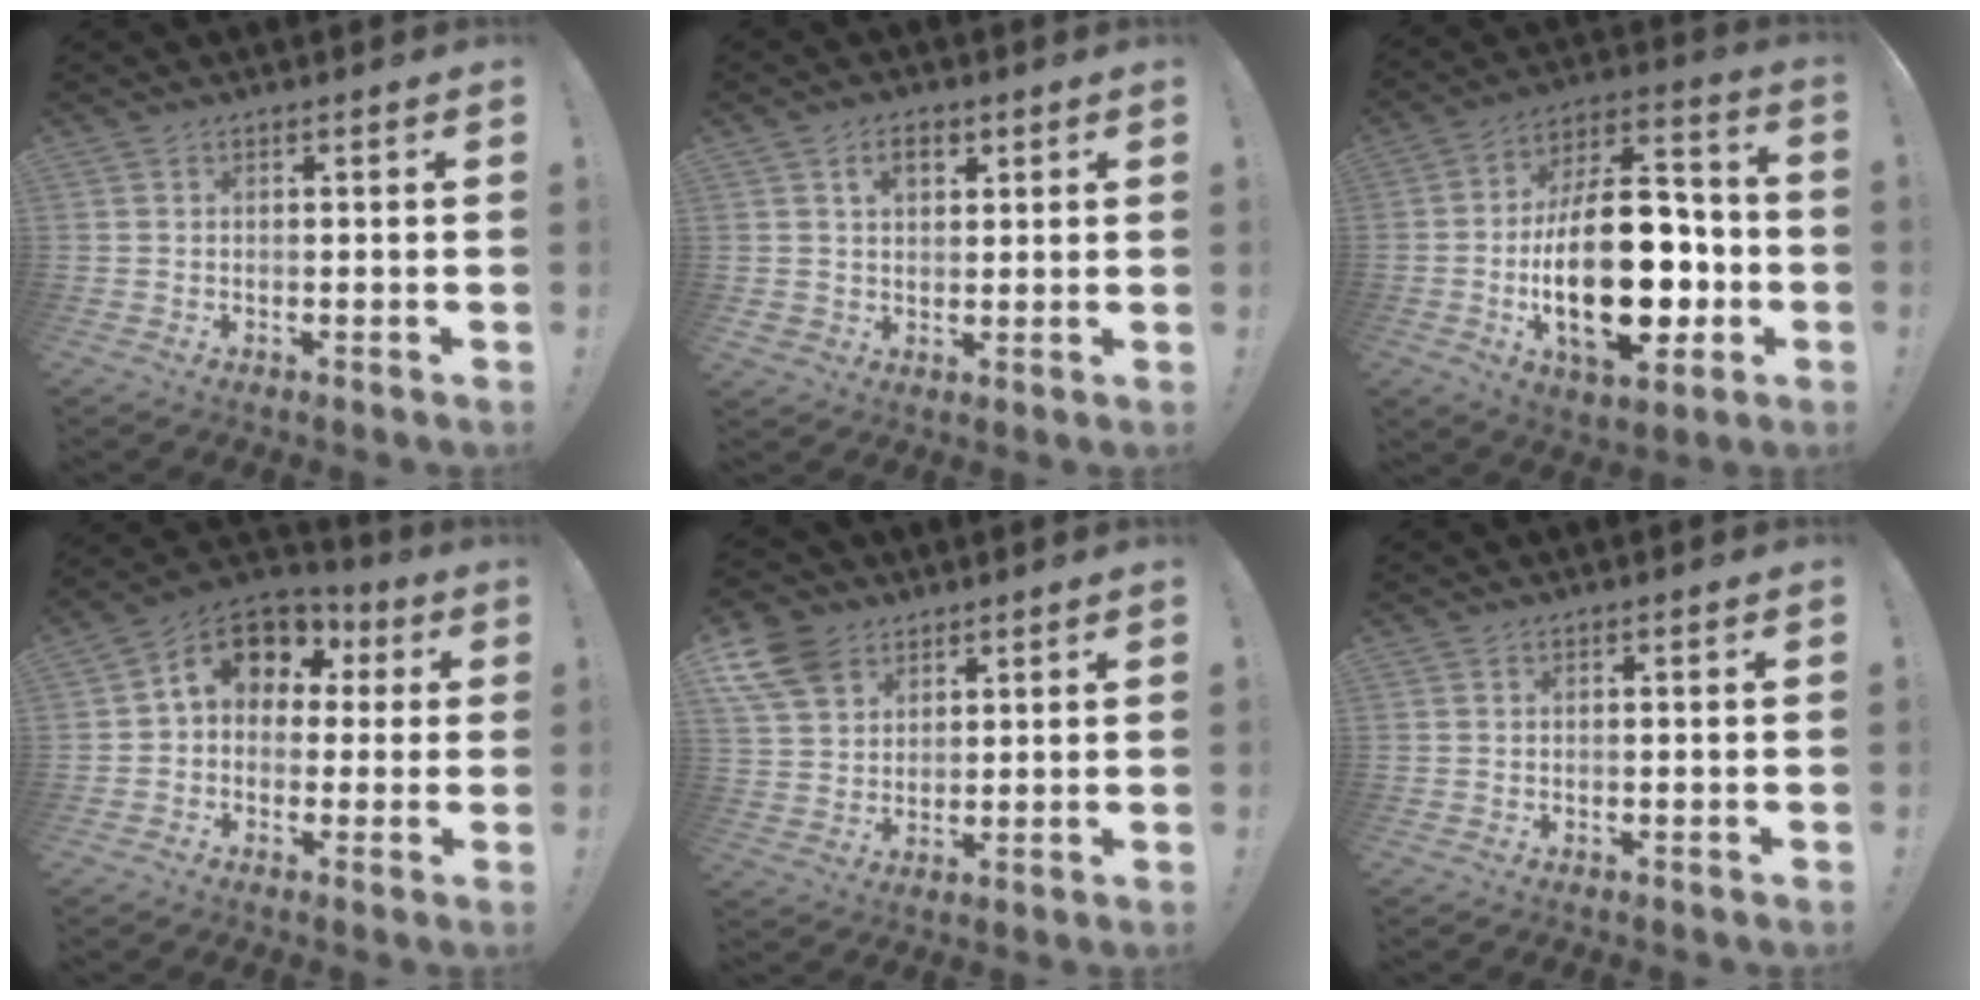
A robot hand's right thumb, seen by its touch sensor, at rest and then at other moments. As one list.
[{"total": 7.1, "force": [3.5, 5.3, 3.2], "torque": [-0.043, -0.009, 0.064]}, {"total": 29.7, "force": [-5.1, 14.9, 25.2], "torque": [-0.448, 0.027, -0.071]}, {"total": 11.6, "force": [3.8, 8.6, 6.7], "torque": [-0.101, -0.008, 0.074]}, {"total": 10.7, "force": [6.0, 7.8, 4.3], "torque": [-0.084, -0.031, 0.121]}, {"total": 0.0}]